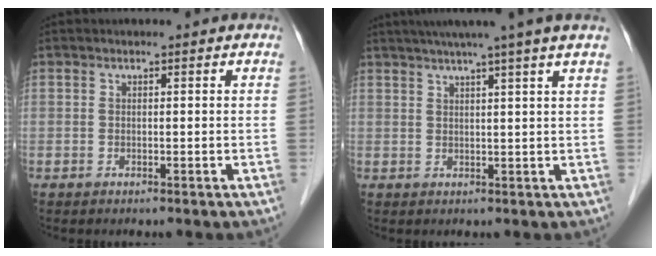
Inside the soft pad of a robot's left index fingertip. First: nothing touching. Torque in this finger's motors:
{"motor_torque": [1.05, -1.09, 0.60, 0.14]}